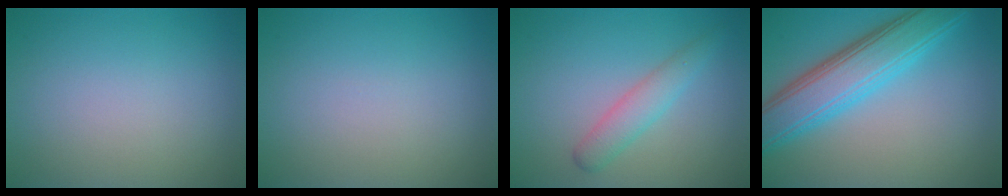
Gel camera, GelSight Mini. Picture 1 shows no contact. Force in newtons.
{"total": 0.0}
{"total": 2.5, "press": 2.5, "slide": 0.1}
{"total": 7.0, "press": 7.0, "slide": 0.1}